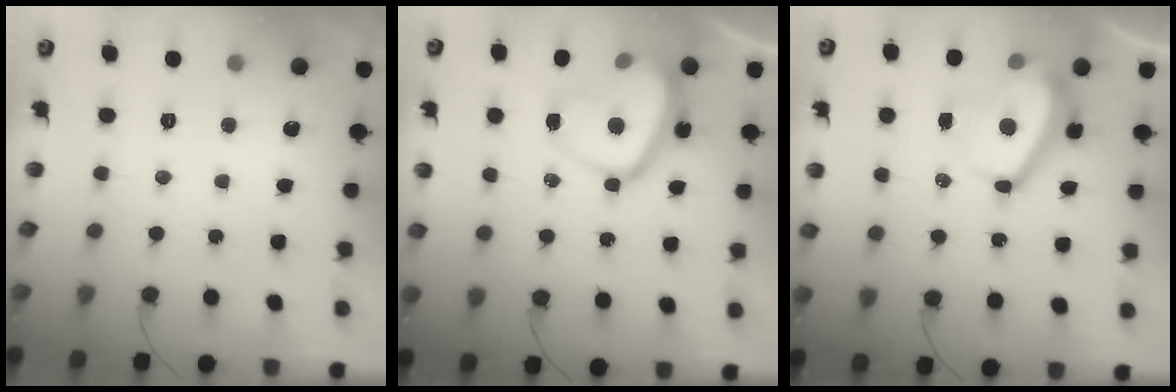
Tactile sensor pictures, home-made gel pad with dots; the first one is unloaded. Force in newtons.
{"total": 13.5, "press": 13.4, "slide": 1.2}
{"total": 11.9, "press": 11.7, "slide": 2.0}